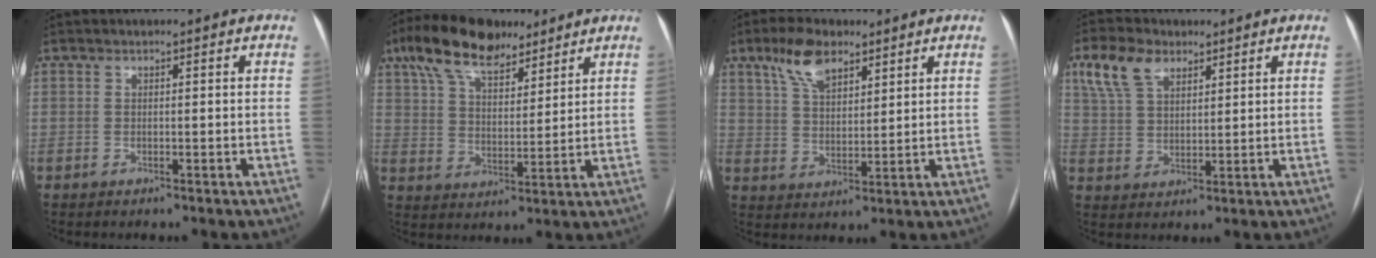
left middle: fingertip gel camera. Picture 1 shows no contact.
{"total": 13.2, "force": [9.5, 5.3, 7.6], "torque": [-0.147, 0.034, 0.171]}
{"total": 7.9, "force": [5.2, 3.4, 5.0], "torque": [-0.100, 0.016, 0.100]}
{"total": 7.8, "force": [4.6, 4.2, 4.7], "torque": [-0.107, 0.025, 0.093]}